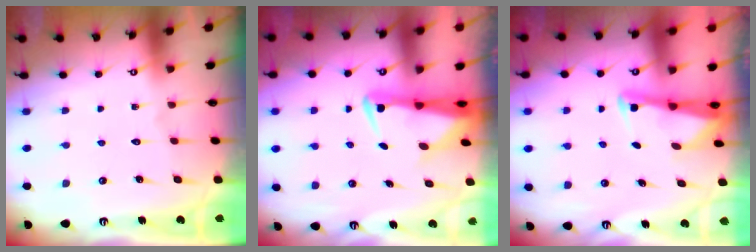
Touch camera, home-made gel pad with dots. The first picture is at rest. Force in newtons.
{"total": 3.2, "press": 3.1, "slide": 0.6}
{"total": 2.5, "press": 2.5, "slide": 0.3}